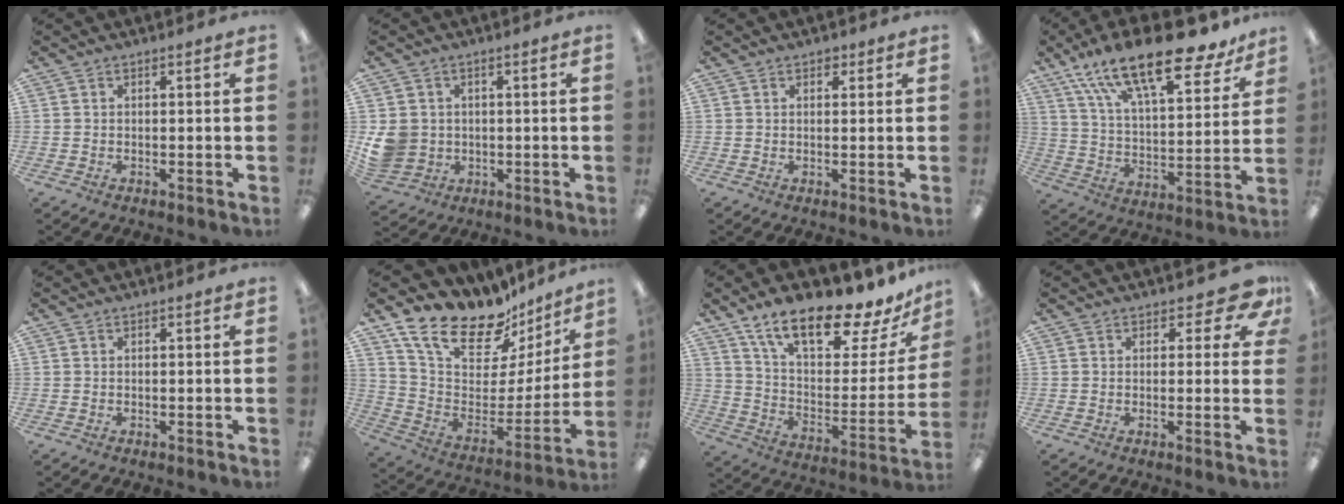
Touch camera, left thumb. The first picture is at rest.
{"total": 6.9, "force": [0.4, 6.4, 2.4], "torque": [-0.059, 0.007, 0.012]}
{"total": 1.7, "force": [1.3, 1.0, 0.6], "torque": [-0.005, -0.001, 0.021]}
{"total": 22.1, "force": [16.0, 6.6, 13.6], "torque": [-0.216, -0.099, 0.267]}
{"total": 0.0}
{"total": 21.6, "force": [16.9, 9.6, 9.5], "torque": [-0.169, -0.120, 0.303]}
{"total": 20.6, "force": [15.6, 6.6, 11.7], "torque": [-0.190, -0.105, 0.268]}
{"total": 6.6, "force": [3.8, 3.3, 4.3], "torque": [-0.046, -0.016, 0.065]}